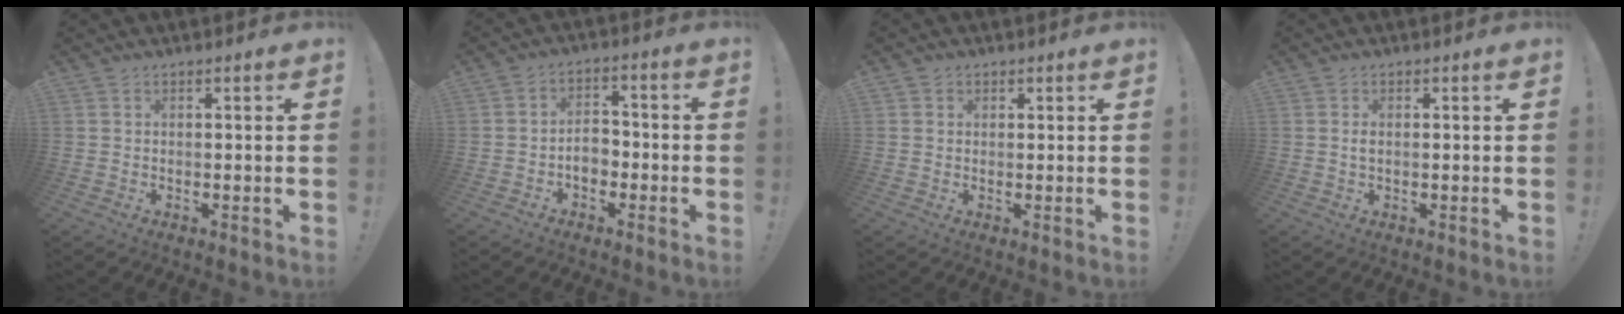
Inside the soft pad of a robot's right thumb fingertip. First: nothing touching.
{"total": 6.6, "force": [-2.0, 4.8, 4.1], "torque": [-0.064, 0.012, -0.036]}
{"total": 1.3, "force": [0.6, 1.1, 0.1], "torque": [0.005, -0.003, 0.010]}
{"total": 1.1, "force": [0.1, 0.6, 1.0], "torque": [-0.013, 0.000, 0.000]}